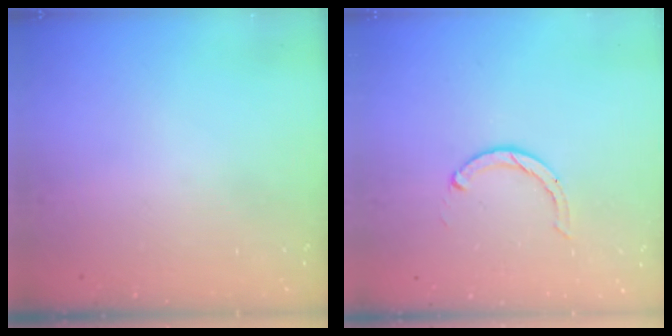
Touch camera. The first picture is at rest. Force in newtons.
{"total": 2.3, "press": 2.3, "slide": 0.4}